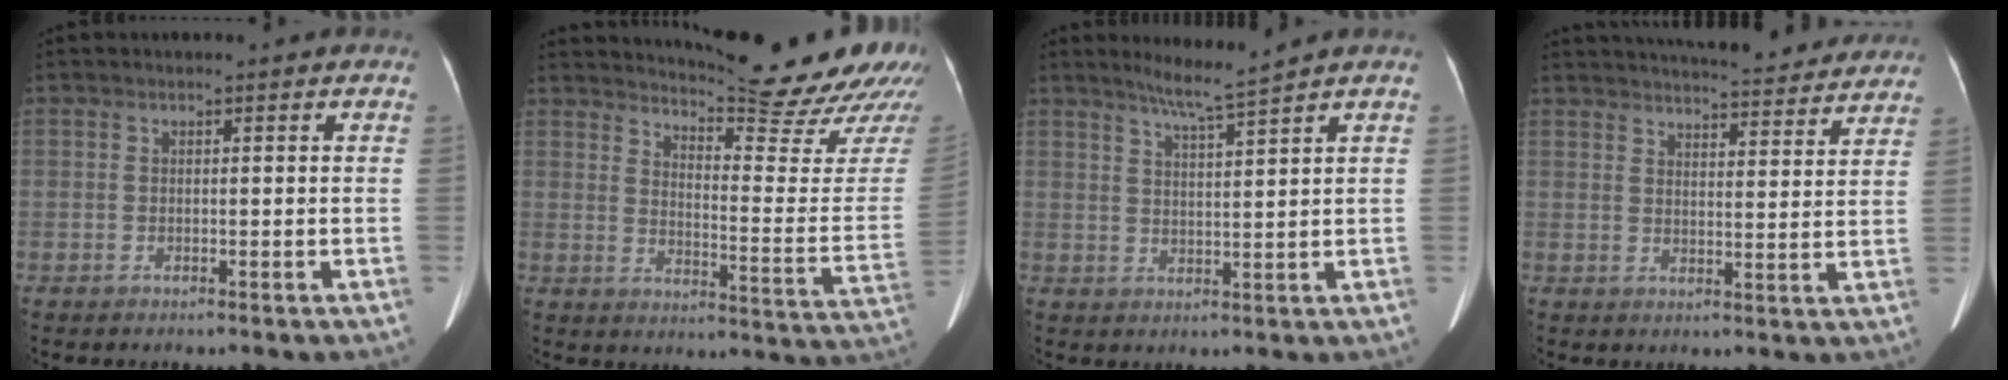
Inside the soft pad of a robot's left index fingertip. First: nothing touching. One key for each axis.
{"total": 23.0, "fx": 21.1, "fy": 1.3, "fz": 9.1, "tx": -0.125, "ty": -0.114, "tz": 0.250}
{"total": 4.3, "fx": 3.7, "fy": -1.5, "fz": 1.8, "tx": -0.038, "ty": -0.015, "tz": 0.071}
{"total": 21.8, "fx": 20.1, "fy": 3.9, "fz": 7.6, "tx": -0.110, "ty": -0.003, "tz": 0.248}